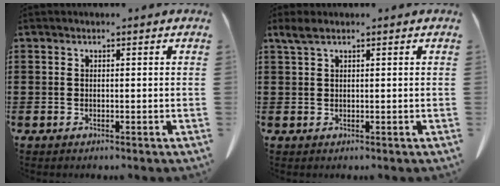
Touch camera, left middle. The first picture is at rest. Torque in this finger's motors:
{"motor_torque": [0.46, -0.31, 0.00, 0.03]}